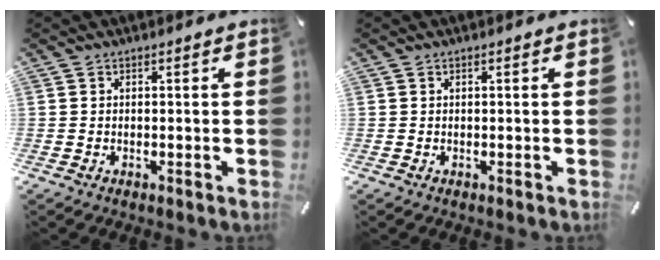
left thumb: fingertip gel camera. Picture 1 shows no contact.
{"total": 0.0}